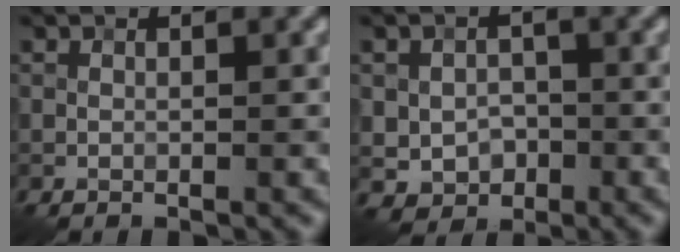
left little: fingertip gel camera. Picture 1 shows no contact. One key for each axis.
{"total": 3.1, "fx": -0.9, "fy": 2.6, "fz": 1.5, "tx": -0.024, "ty": -0.004, "tz": -0.016}